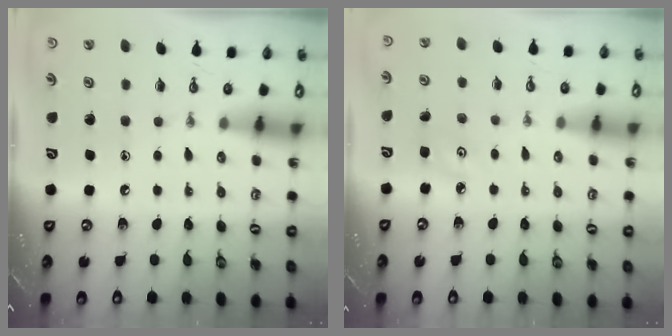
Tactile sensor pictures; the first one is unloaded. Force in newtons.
{"total": 4.0, "press": 3.9, "slide": 0.5}